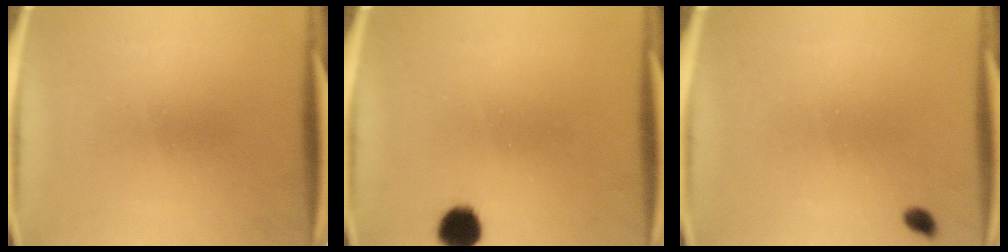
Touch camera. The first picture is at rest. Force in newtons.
{"total": 5.5}
{"total": 1.3}